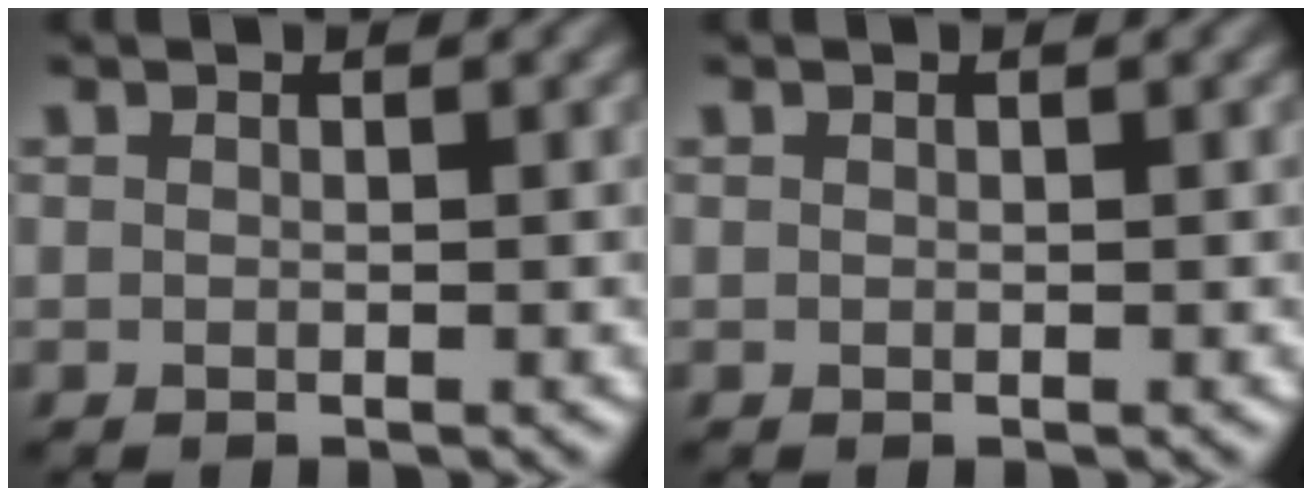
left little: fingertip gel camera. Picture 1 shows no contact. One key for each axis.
{"total": 0.0}